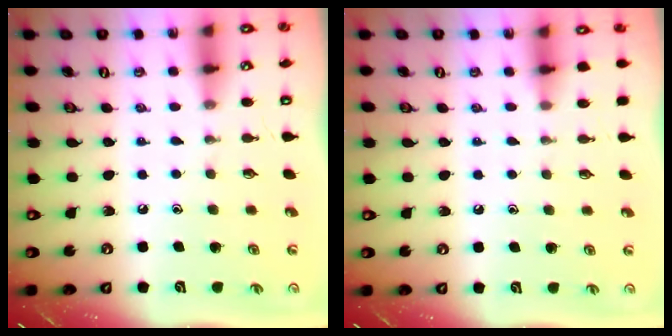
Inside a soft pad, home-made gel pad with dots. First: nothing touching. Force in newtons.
{"total": 3.0, "press": 2.9, "slide": 0.5}